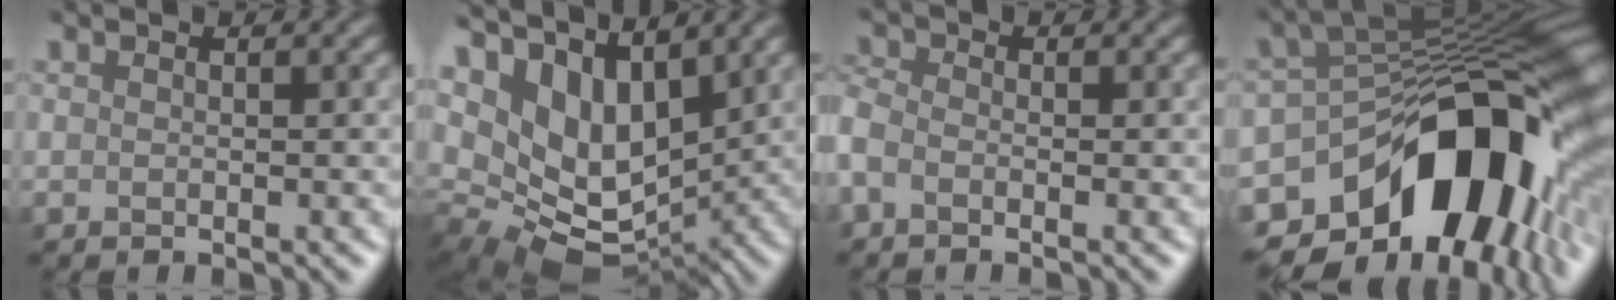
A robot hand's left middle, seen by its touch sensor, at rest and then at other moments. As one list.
[{"total": 10.9, "force": [4.6, 6.9, 7.1], "torque": [-0.141, 0.018, 0.102]}, {"total": 2.5, "force": [-1.6, 1.4, 1.4], "torque": [-0.029, 0.006, -0.036]}, {"total": 16.6, "force": [-6.3, 9.6, 11.9], "torque": [-0.168, 0.003, -0.105]}]